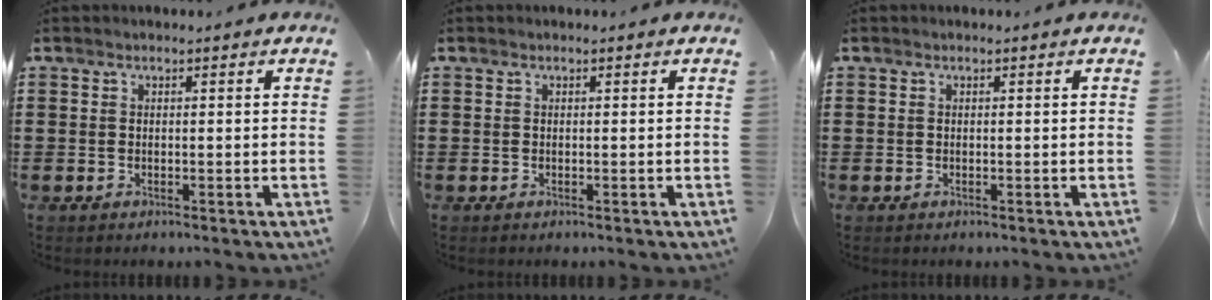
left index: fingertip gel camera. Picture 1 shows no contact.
{"total": 0.0}
{"total": 0.0}